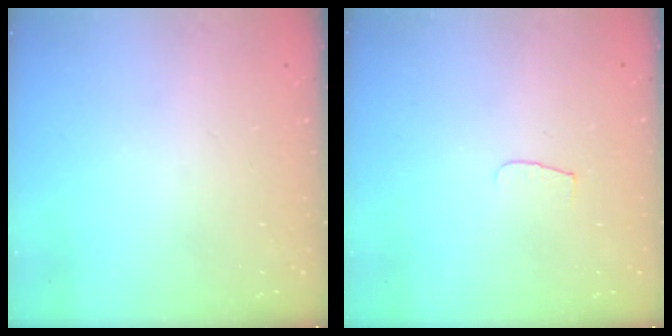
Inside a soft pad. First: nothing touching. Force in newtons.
{"total": 3.8, "press": 3.8, "slide": 0.4}